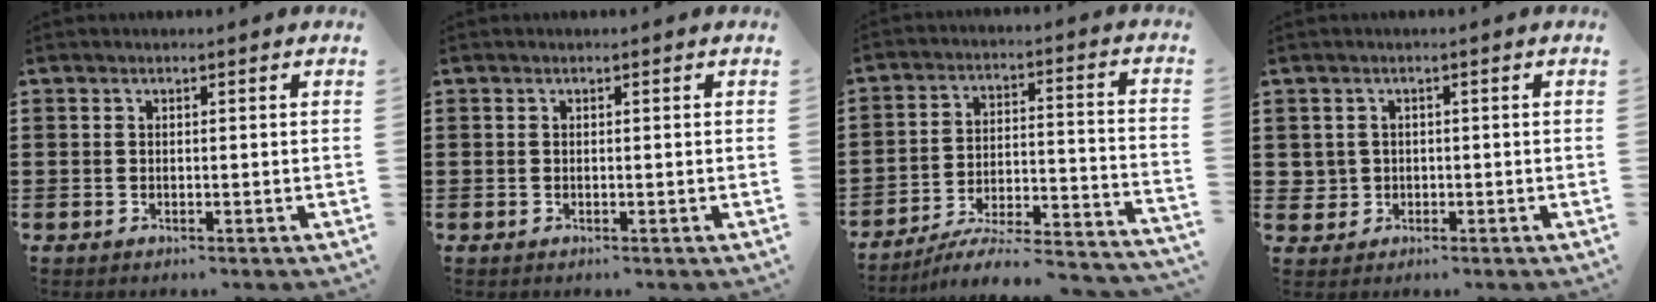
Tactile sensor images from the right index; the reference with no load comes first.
{"total": 0.0}
{"total": 5.7, "force": [-5.1, 0.5, 2.5], "torque": [-0.039, -0.009, -0.101]}
{"total": 1.8, "force": [-0.5, 1.7, 0.2], "torque": [-0.013, 0.003, -0.012]}